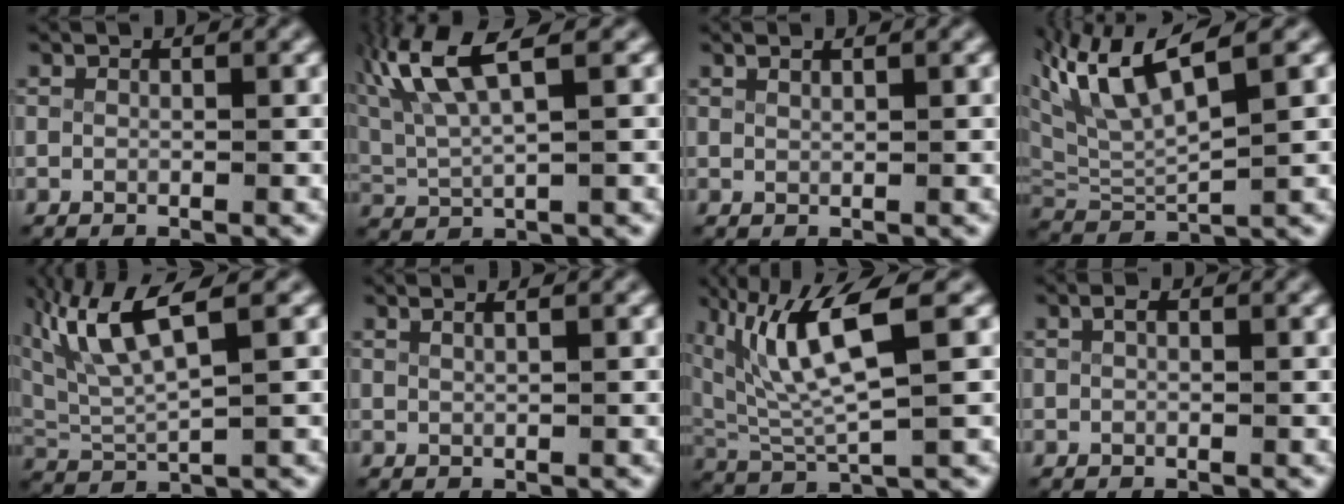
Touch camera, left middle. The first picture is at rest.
{"total": 6.4, "force": [3.1, 2.6, 5.0], "torque": [-0.117, 0.000, 0.059]}
{"total": 0.8, "force": [0.7, -0.3, 0.3], "torque": [-0.006, -0.002, 0.018]}
{"total": 8.2, "force": [3.4, 5.0, 5.6], "torque": [-0.146, -0.001, 0.064]}
{"total": 6.2, "force": [2.9, 2.8, 4.8], "torque": [-0.115, 0.004, 0.055]}
{"total": 1.2, "force": [0.9, -0.2, 0.8], "torque": [-0.012, 0.000, 0.019]}
{"total": 7.2, "force": [2.4, 3.1, 6.0], "torque": [-0.129, -0.001, 0.047]}
{"total": 0.8, "force": [0.4, 0.3, 0.6], "torque": [-0.017, -0.001, 0.009]}